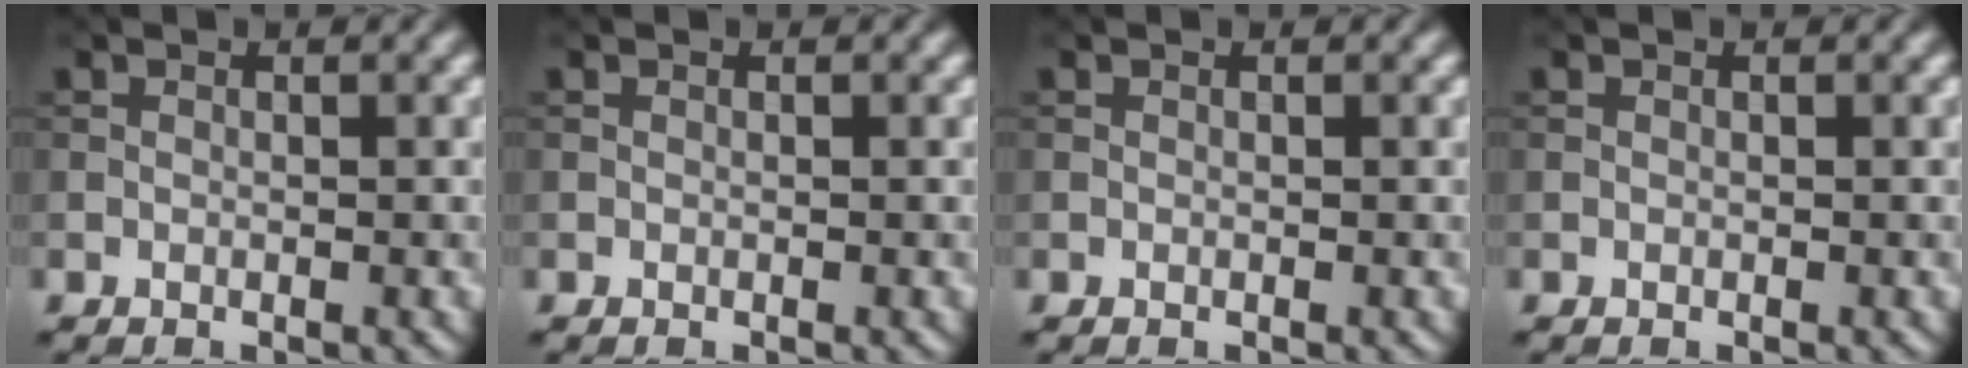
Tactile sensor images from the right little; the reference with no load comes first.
{"total": 0.0}
{"total": 0.0}
{"total": 0.0}